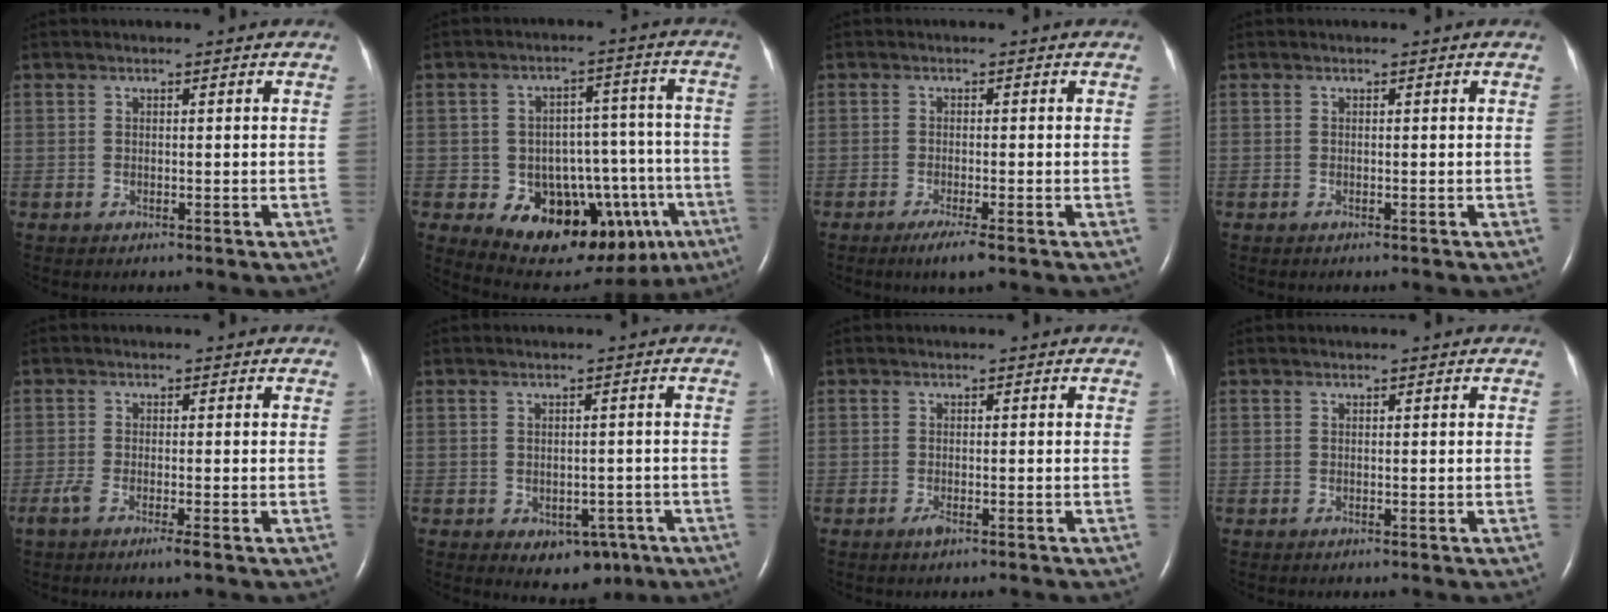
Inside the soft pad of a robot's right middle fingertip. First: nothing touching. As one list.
[{"total": 17.4, "force": [-8.1, 10.1, 11.7], "torque": [-0.130, 0.040, -0.099]}, {"total": 3.0, "force": [-1.9, 0.0, 2.3], "torque": [-0.047, -0.010, -0.035]}, {"total": 0.0}, {"total": 2.6, "force": [-1.6, 0.1, 2.1], "torque": [-0.047, -0.007, -0.035]}, {"total": 5.3, "force": [-2.3, 3.6, 3.1], "torque": [-0.033, 0.008, -0.018]}, {"total": 1.2, "force": [-0.8, 0.2, 0.8], "torque": [-0.018, -0.002, -0.013]}, {"total": 0.0}]